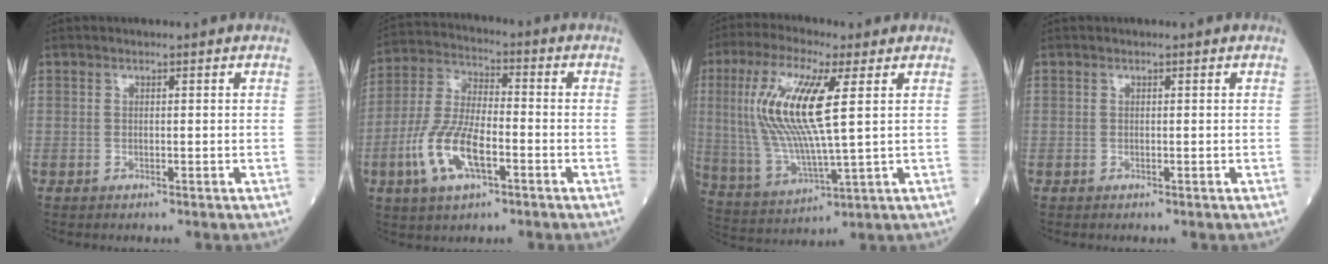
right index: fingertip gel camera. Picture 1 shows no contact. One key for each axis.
{"total": 12.1, "fx": -4.4, "fy": 4.4, "fz": 10.4, "tx": -0.227, "ty": 0.002, "tz": -0.084}
{"total": 14.9, "fx": 3.4, "fy": 2.1, "fz": 14.4, "tx": -0.322, "ty": 0.001, "tz": 0.066}
{"total": 0.0}